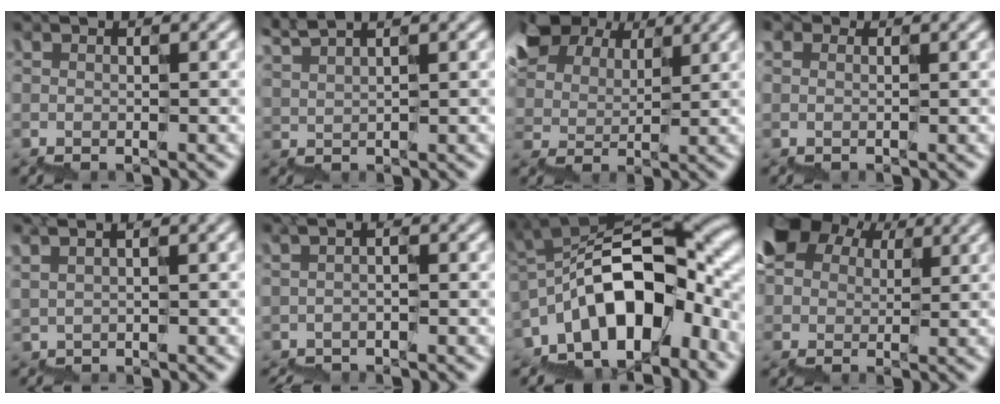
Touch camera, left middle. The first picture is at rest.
{"total": 3.8, "force": [3.2, 0.7, 1.9], "torque": [-0.035, 0.016, 0.061]}
{"total": 10.6, "force": [7.0, 6.7, 4.4], "torque": [-0.115, 0.046, 0.116]}
{"total": 0.7, "force": [0.4, 0.5, 0.1], "torque": [-0.003, 0.006, 0.004]}
{"total": 2.5, "force": [1.6, 0.8, 1.8], "torque": [-0.013, 0.016, 0.030]}
{"total": 1.0, "force": [-0.5, 0.2, 0.9], "torque": [-0.012, 0.001, -0.008]}
{"total": 12.4, "force": [-4.6, 6.5, 9.5], "torque": [-0.141, 0.039, -0.088]}
{"total": 7.7, "force": [2.5, 6.5, 3.4], "torque": [-0.063, 0.011, 0.043]}